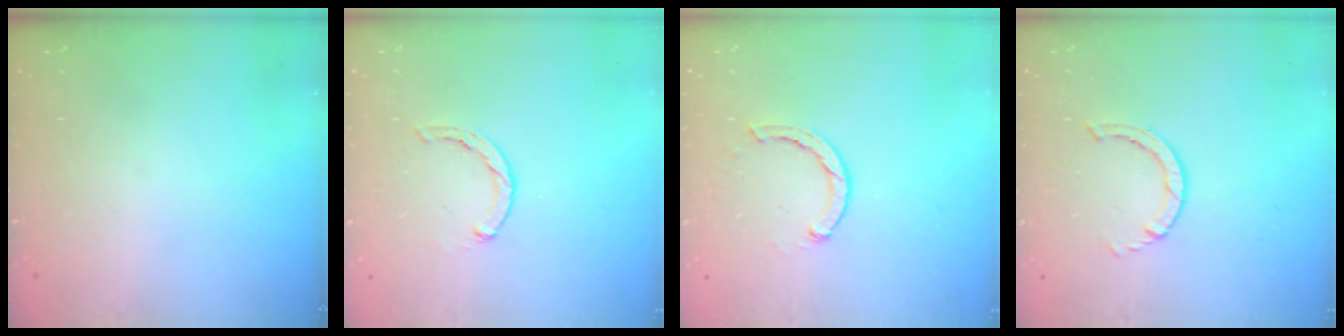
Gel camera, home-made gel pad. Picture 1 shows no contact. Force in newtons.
{"total": 1.1, "press": 1.1, "slide": 0.2}
{"total": 2.4, "press": 2.4, "slide": 0.1}
{"total": 0.6, "press": 0.6, "slide": 0.1}